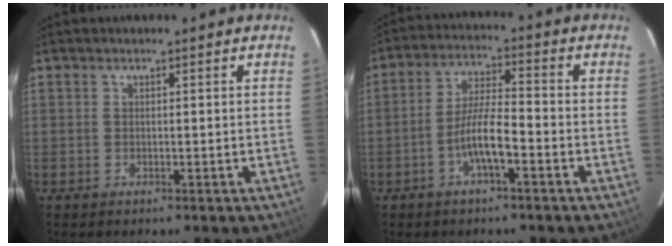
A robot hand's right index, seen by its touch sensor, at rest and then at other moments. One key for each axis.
{"total": 6.7, "fx": -3.2, "fy": 1.1, "fz": 5.8, "tx": -0.118, "ty": 0.008, "tz": -0.056}